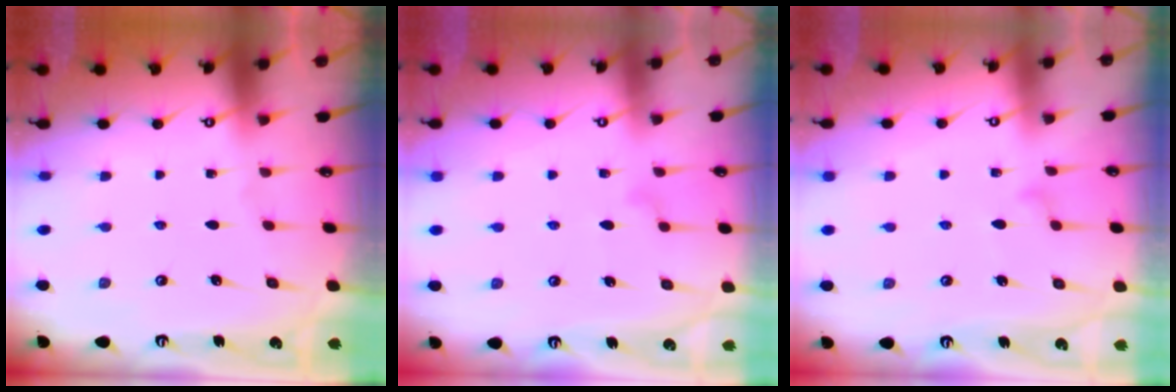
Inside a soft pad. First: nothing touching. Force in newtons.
{"total": 7.7, "press": 7.7, "slide": 0.3}
{"total": 8.3, "press": 8.3, "slide": 0.5}